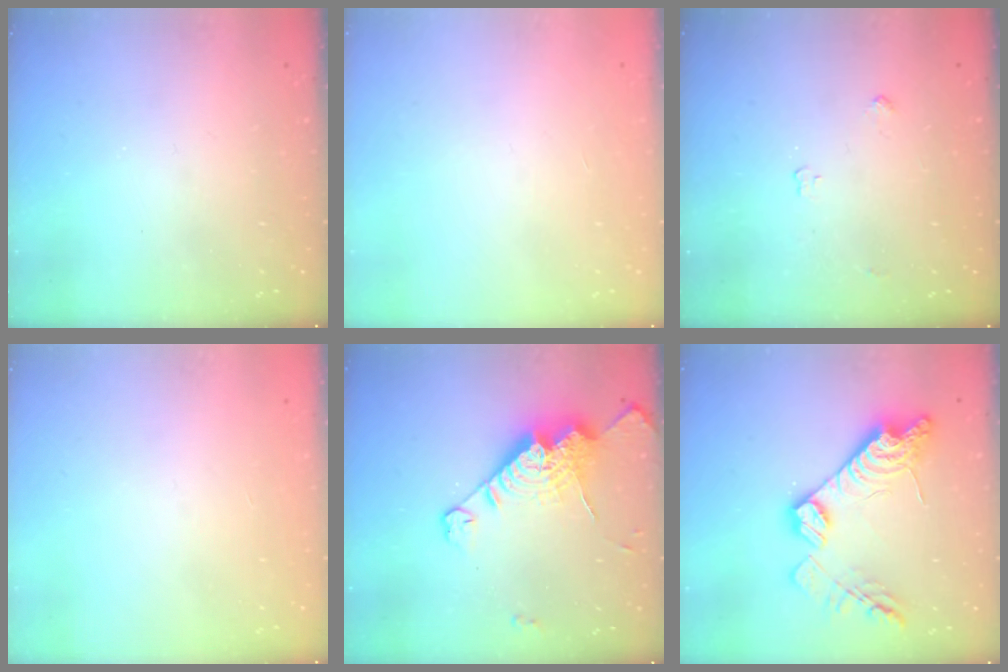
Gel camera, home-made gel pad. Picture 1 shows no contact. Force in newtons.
{"total": 0.0}
{"total": 3.4, "press": 3.4, "slide": 0.6}
{"total": 0.0}
{"total": 18.2, "press": 18.1, "slide": 1.9}
{"total": 16.3, "press": 16.3, "slide": 0.7}